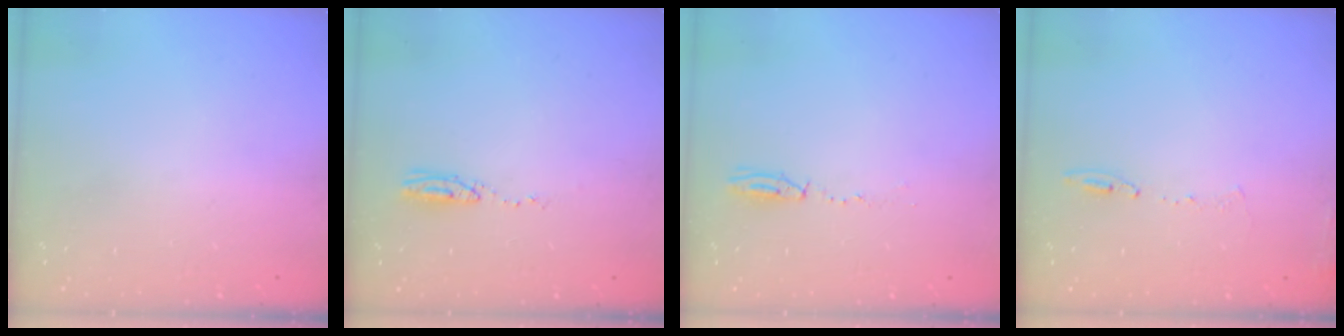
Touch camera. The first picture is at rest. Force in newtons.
{"total": 14.7, "press": 6.3, "slide": 13.3}
{"total": 3.9, "press": 3.8, "slide": 0.9}
{"total": 8.3, "press": 8.3, "slide": 0.9}